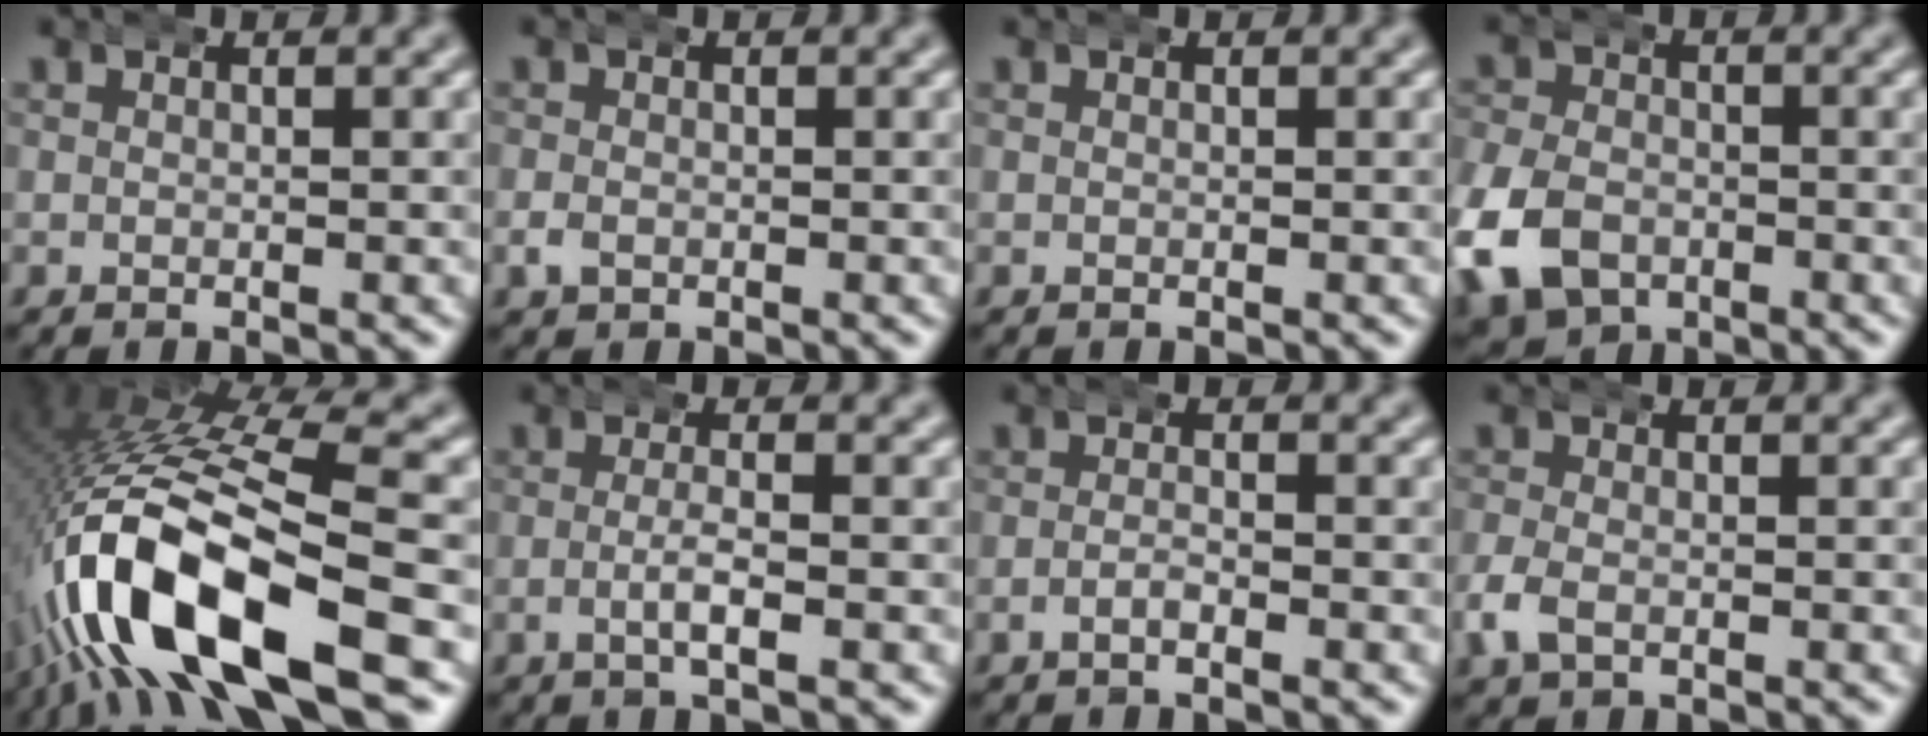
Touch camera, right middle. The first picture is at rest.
{"total": 1.1, "force": [-0.4, 0.9, 0.5], "torque": [-0.016, 0.002, -0.007]}
{"total": 0.0}
{"total": 6.3, "force": [-2.3, 5.0, 3.0], "torque": [-0.072, -0.018, -0.038]}
{"total": 13.6, "force": [-1.0, 5.9, 12.2], "torque": [-0.257, 0.003, -0.015]}
{"total": 2.1, "force": [-0.9, 0.1, 1.9], "torque": [-0.038, -0.003, -0.015]}
{"total": 1.4, "force": [-1.1, 0.2, 0.8], "torque": [-0.020, 0.000, -0.022]}
{"total": 2.3, "force": [-0.9, 1.6, 1.3], "torque": [-0.040, -0.001, -0.016]}